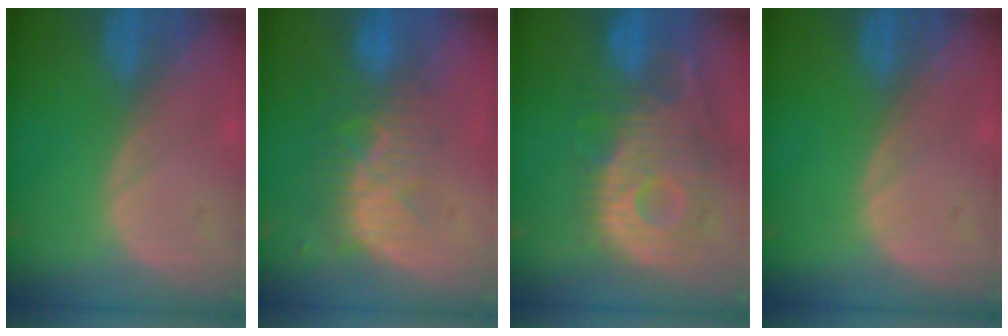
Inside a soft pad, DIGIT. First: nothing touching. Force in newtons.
{"total": 8.4, "press": 7.6, "slide": 3.5}
{"total": 11.8, "press": 10.6, "slide": 5.3}
{"total": 0.0}